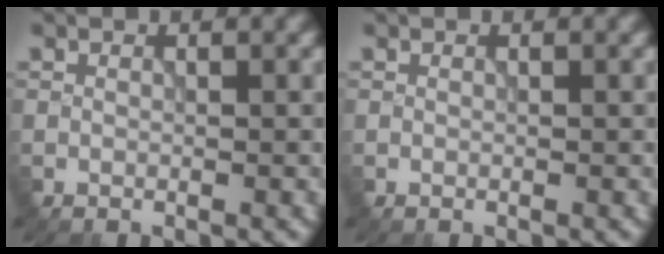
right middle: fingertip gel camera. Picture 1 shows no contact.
{"total": 0.0}